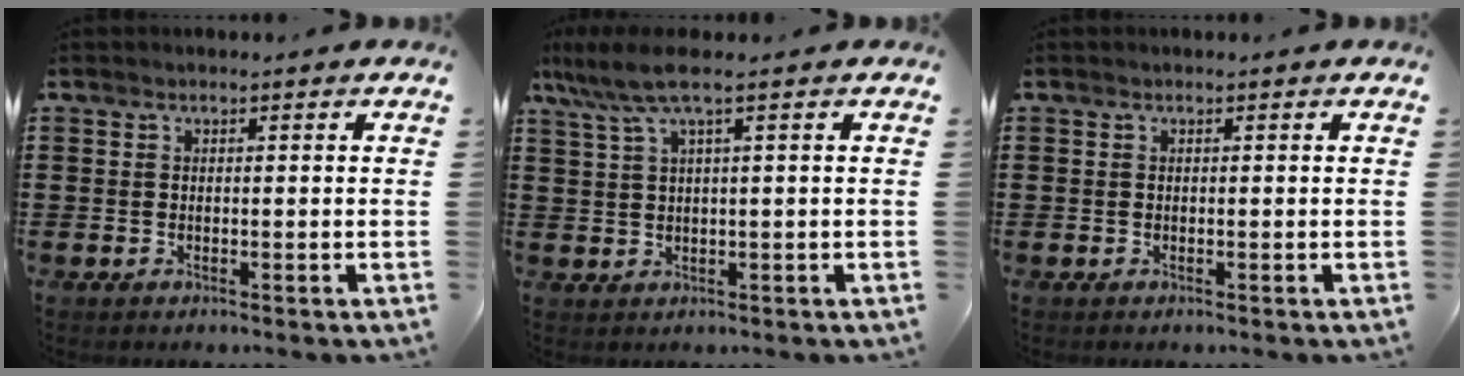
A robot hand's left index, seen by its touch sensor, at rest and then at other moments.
{"total": 5.1, "force": [2.2, 0.5, 4.5], "torque": [-0.108, -0.004, 0.033]}
{"total": 0.0}